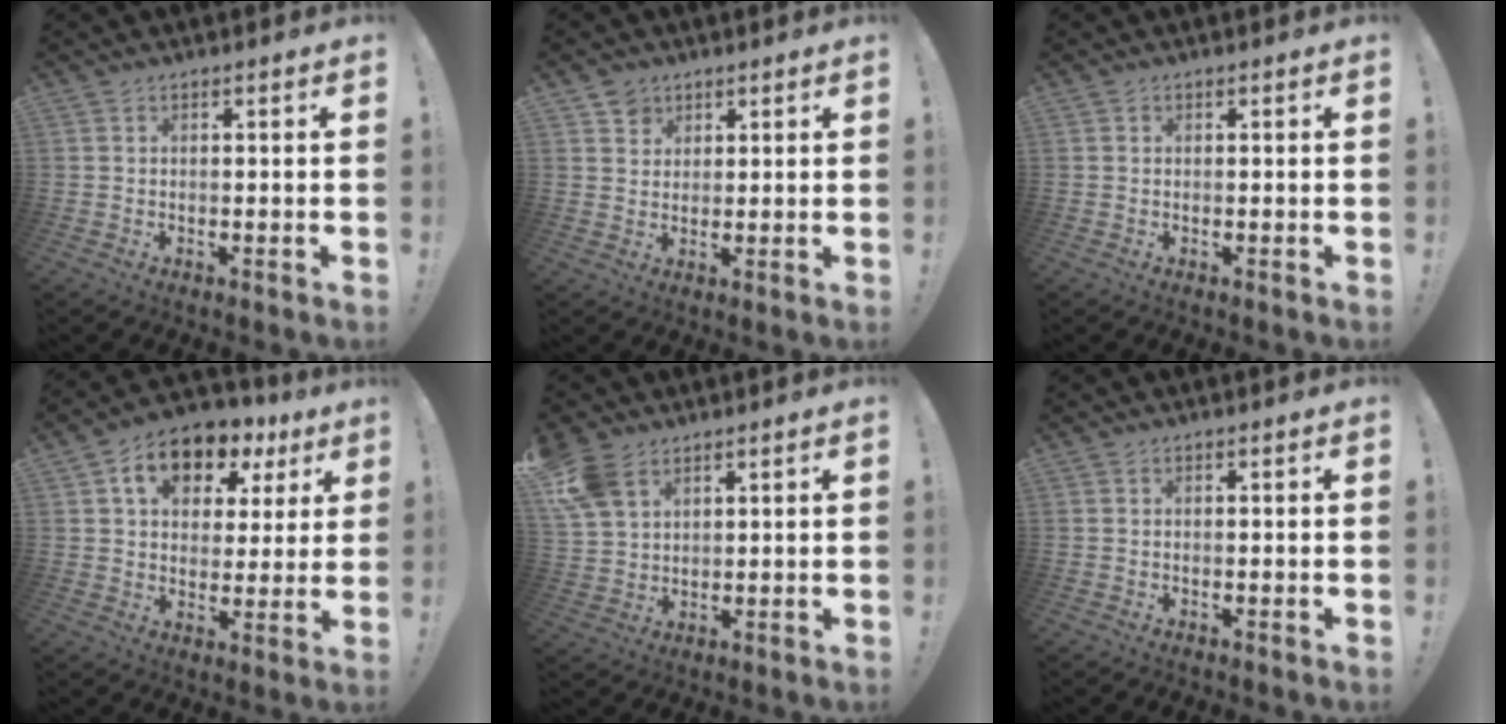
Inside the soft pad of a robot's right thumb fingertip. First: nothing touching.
{"total": 4.4, "force": [2.7, 3.5, 0.4], "torque": [-0.002, -0.015, 0.050]}
{"total": 0.0}
{"total": 12.3, "force": [5.8, 8.5, 6.7], "torque": [-0.105, -0.022, 0.108]}
{"total": 9.2, "force": [5.4, 5.8, 4.7], "torque": [-0.096, -0.016, 0.110]}
{"total": 0.0}